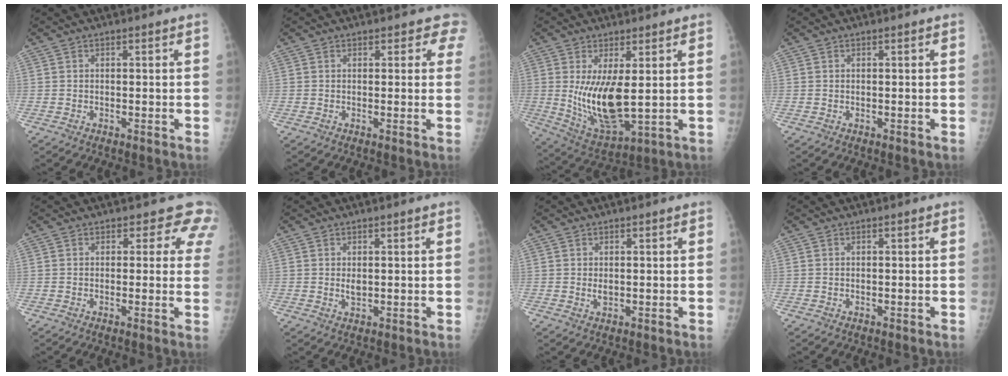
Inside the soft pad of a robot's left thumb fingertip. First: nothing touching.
{"total": 2.8, "force": [2.3, 1.6, 0.5], "torque": [0.029, -0.008, 0.008]}
{"total": 12.1, "force": [1.0, 4.7, 11.1], "torque": [-0.202, -0.031, 0.039]}
{"total": 0.0}
{"total": 5.9, "force": [4.8, 3.2, 0.9], "torque": [0.035, -0.020, 0.029]}
{"total": 1.8, "force": [0.5, 1.0, 1.4], "torque": [-0.019, -0.005, 0.009]}
{"total": 1.4, "force": [0.4, 0.8, 1.1], "torque": [-0.014, -0.004, 0.008]}
{"total": 0.0}